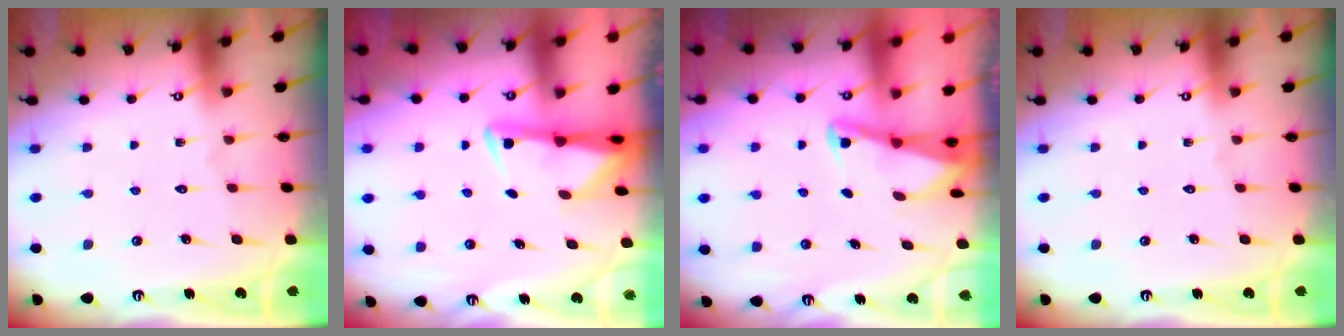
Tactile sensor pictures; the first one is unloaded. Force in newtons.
{"total": 2.9, "press": 2.9, "slide": 0.5}
{"total": 2.1, "press": 2.0, "slide": 0.3}
{"total": 0.0}